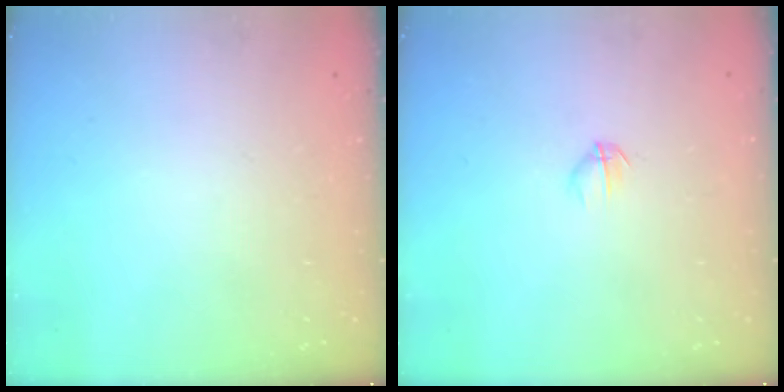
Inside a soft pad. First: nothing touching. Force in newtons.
{"total": 2.7, "press": 2.6, "slide": 0.8}